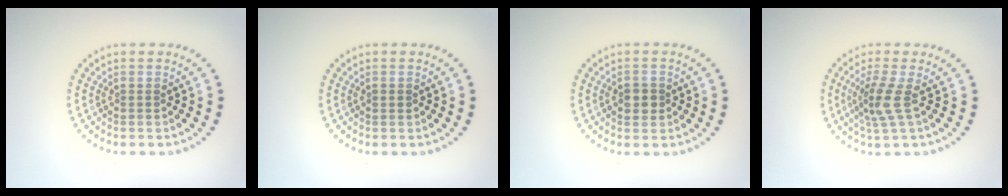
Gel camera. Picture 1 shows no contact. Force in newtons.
{"total": 0.8, "press": 0.7, "slide": 0.1}
{"total": 1.9, "press": 1.8, "slide": 0.4}
{"total": 2.7, "press": 2.1, "slide": 1.7}